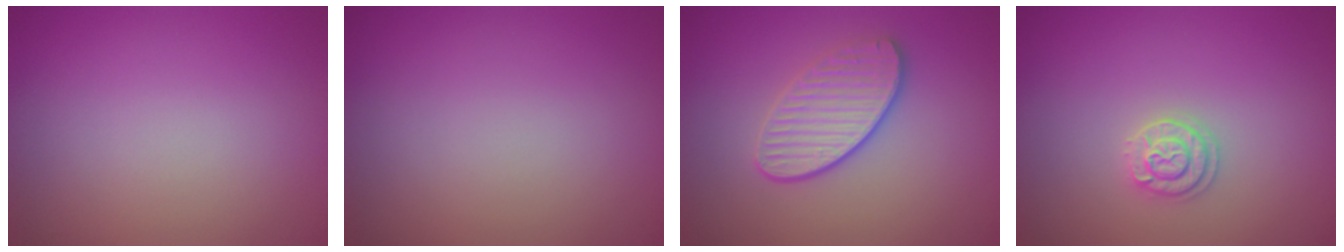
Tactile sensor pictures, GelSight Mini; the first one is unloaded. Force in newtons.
{"total": 0.0}
{"total": 3.4, "press": 3.1, "slide": 1.4}
{"total": 1.9, "press": 1.9, "slide": 0.2}